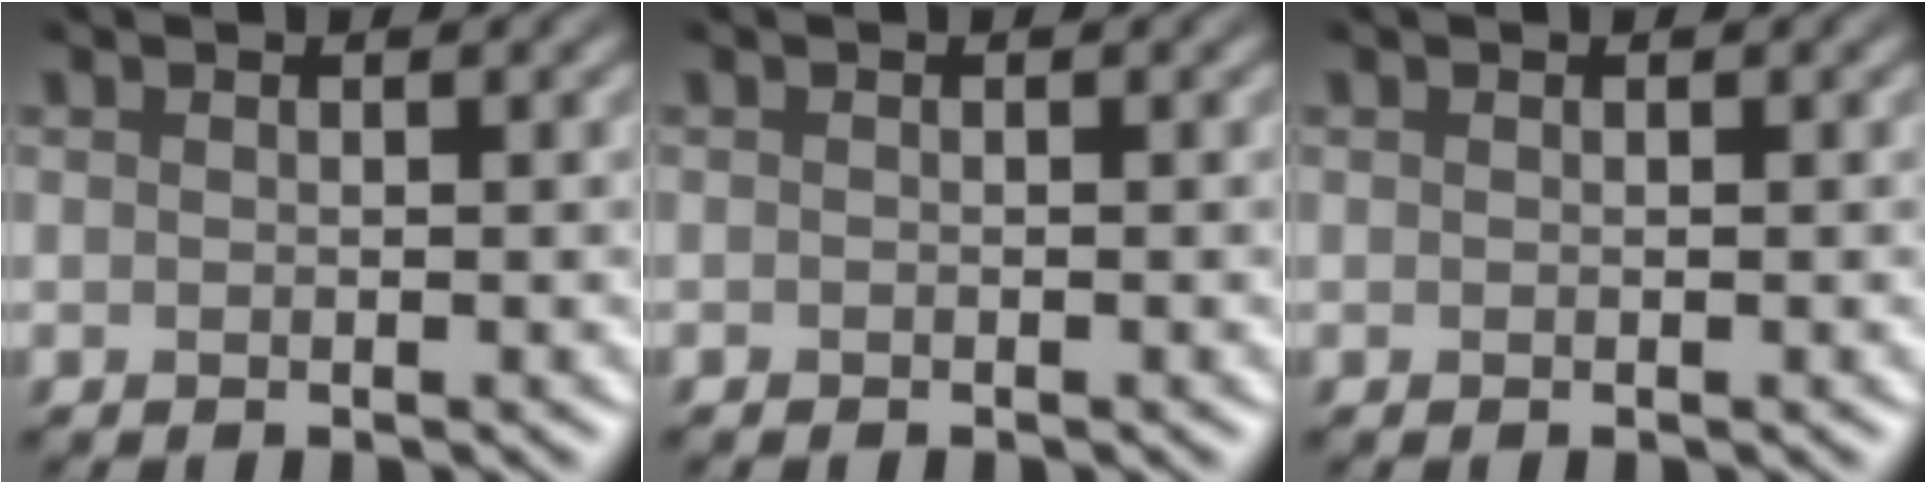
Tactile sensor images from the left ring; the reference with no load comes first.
{"total": 0.0}
{"total": 0.0}